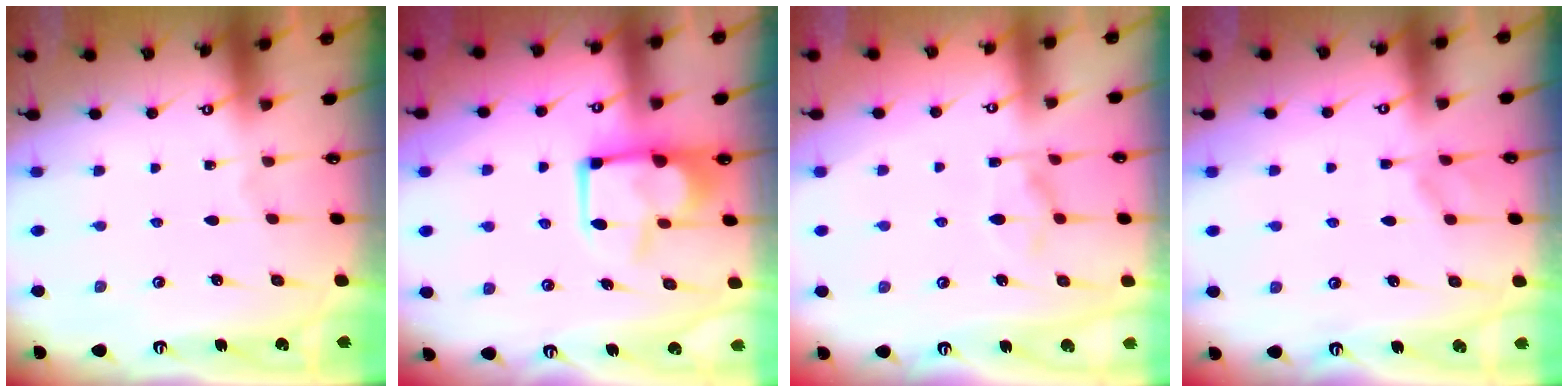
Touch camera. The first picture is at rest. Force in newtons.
{"total": 5.6, "press": 5.5, "slide": 0.8}
{"total": 3.1, "press": 2.9, "slide": 1.2}
{"total": 4.0, "press": 4.0, "slide": 0.6}